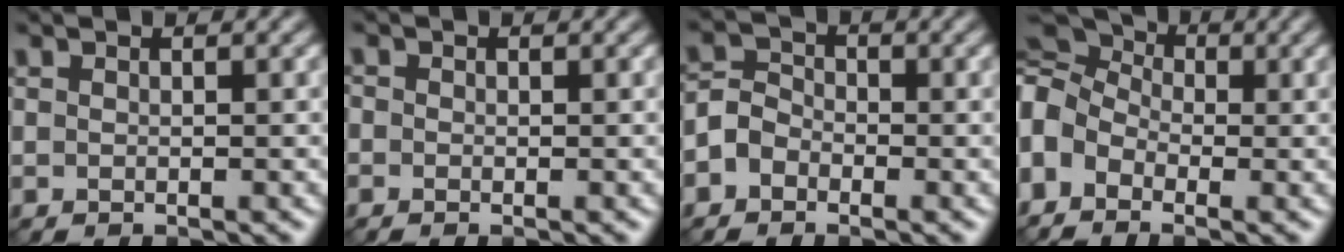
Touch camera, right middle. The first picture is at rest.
{"total": 0.7, "force": [-0.5, 0.5, 0.1], "torque": [0.009, -0.004, -0.013]}
{"total": 2.6, "force": [-1.6, 1.9, 0.7], "torque": [-0.001, 0.004, -0.038]}
{"total": 10.6, "force": [-0.8, 8.3, 6.5], "torque": [-0.152, 0.018, -0.042]}